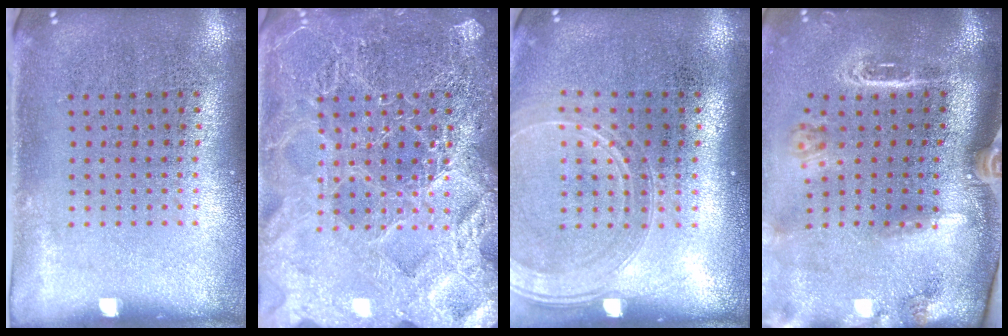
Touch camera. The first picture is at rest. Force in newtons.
{"total": 6.3, "press": 6.2, "slide": 0.9}
{"total": 1.7, "press": 1.6, "slide": 0.7}
{"total": 3.0, "press": 2.1, "slide": 2.1}